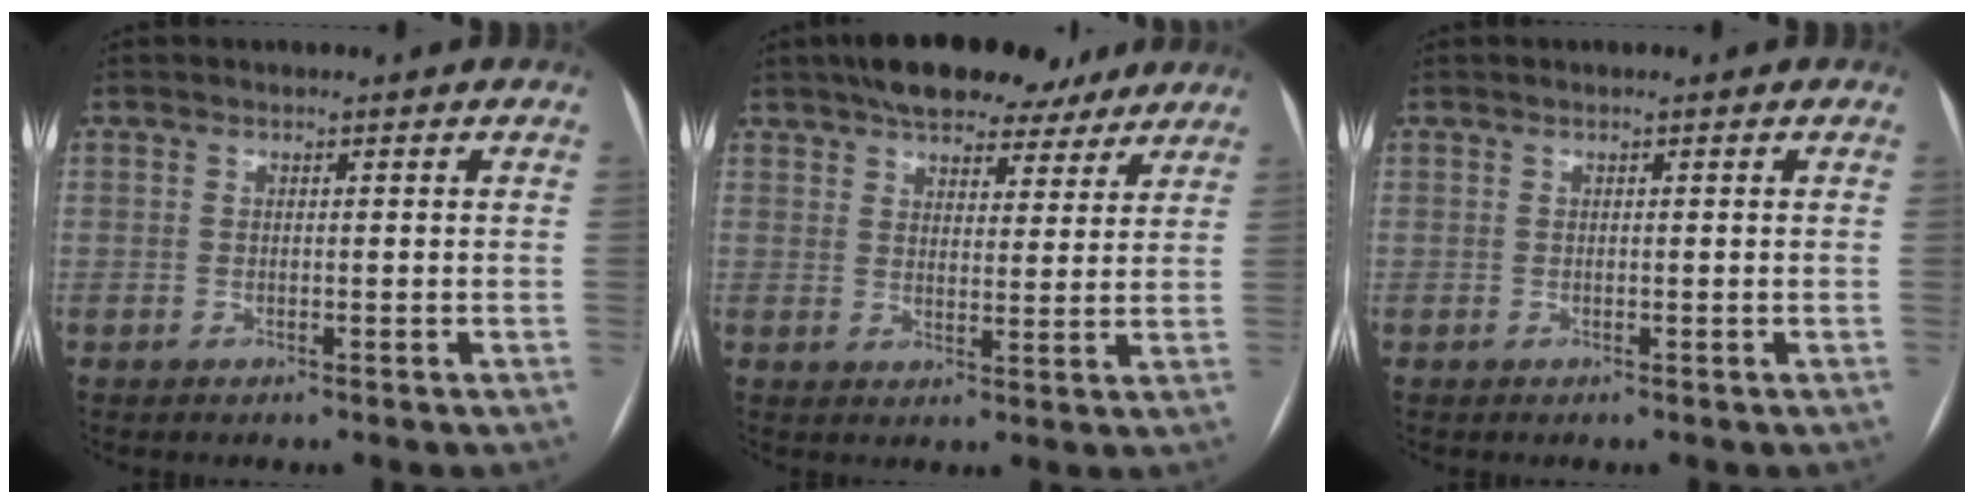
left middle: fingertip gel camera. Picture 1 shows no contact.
{"total": 14.1, "force": [11.3, 5.7, 6.2], "torque": [-0.081, 0.032, 0.155]}
{"total": 0.0}